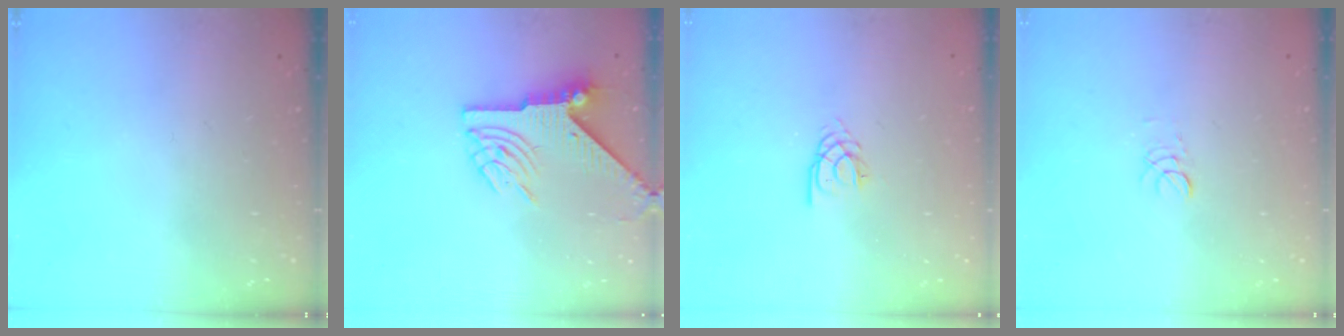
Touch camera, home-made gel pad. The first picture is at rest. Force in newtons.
{"total": 7.9, "press": 7.9, "slide": 1.0}
{"total": 2.3, "press": 2.3, "slide": 0.2}
{"total": 2.9, "press": 2.8, "slide": 0.3}